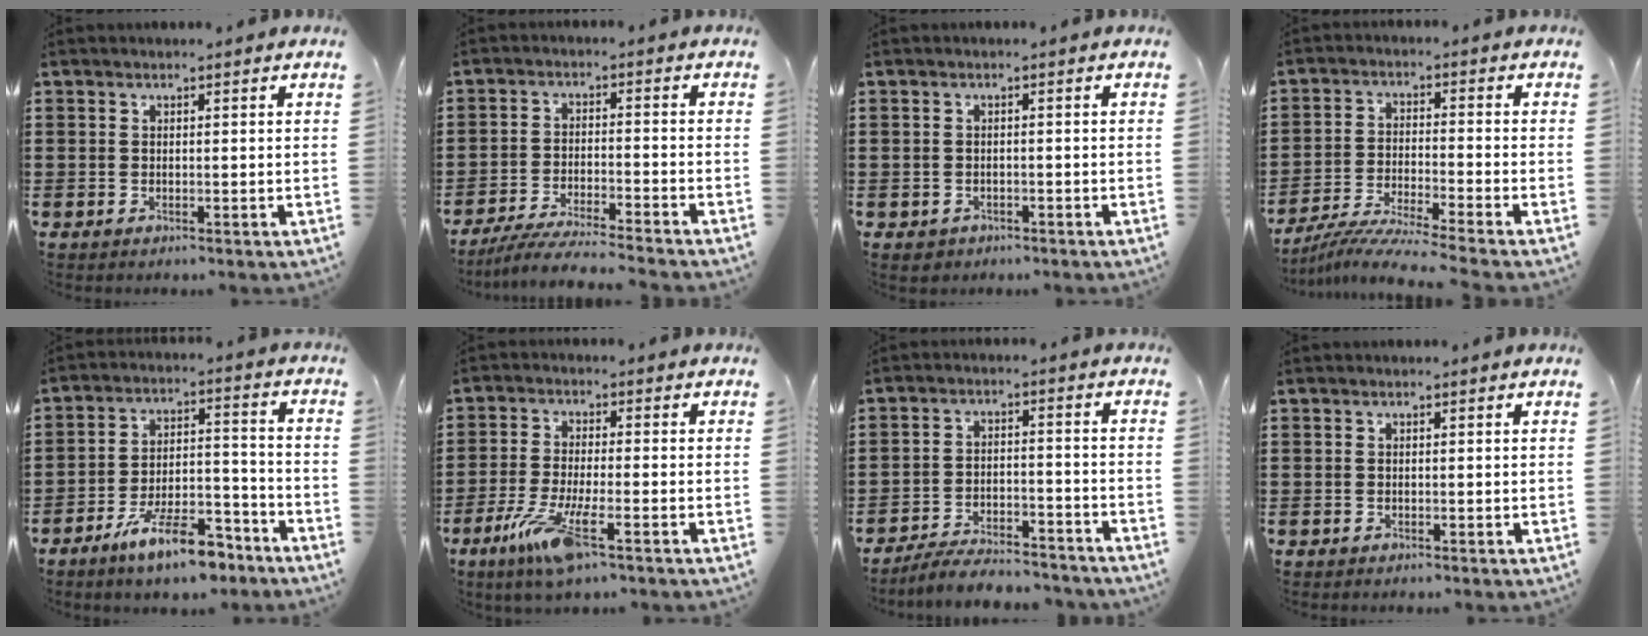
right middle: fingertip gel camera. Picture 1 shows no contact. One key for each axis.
{"total": 5.5, "fx": -5.1, "fy": -0.1, "fz": 1.9, "tx": -0.043, "ty": -0.014, "tz": -0.102}
{"total": 1.0, "fx": -0.8, "fy": 0.6, "fz": 0.1, "tx": -0.004, "ty": 0.001, "tz": -0.018}
{"total": 5.6, "fx": -5.3, "fy": -0.8, "fz": 1.7, "tx": -0.040, "ty": -0.022, "tz": -0.108}
{"total": 10.8, "fx": -8.2, "fy": 2.8, "fz": 6.3, "tx": -0.105, "ty": 0.030, "tz": -0.151}
{"total": 8.2, "fx": -4.2, "fy": 1.3, "fz": 6.9, "tx": -0.155, "ty": -0.017, "tz": -0.079}
{"total": 5.6, "fx": -5.4, "fy": 0.5, "fz": 1.4, "tx": -0.029, "ty": 0.002, "tz": -0.107}
{"total": 0.0}